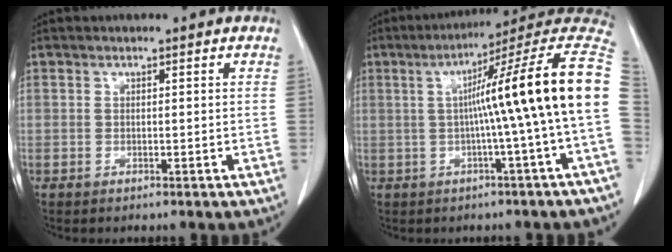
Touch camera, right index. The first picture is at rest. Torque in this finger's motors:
{"motor_torque": [2.14, 0.00, 0.69, 0.21]}